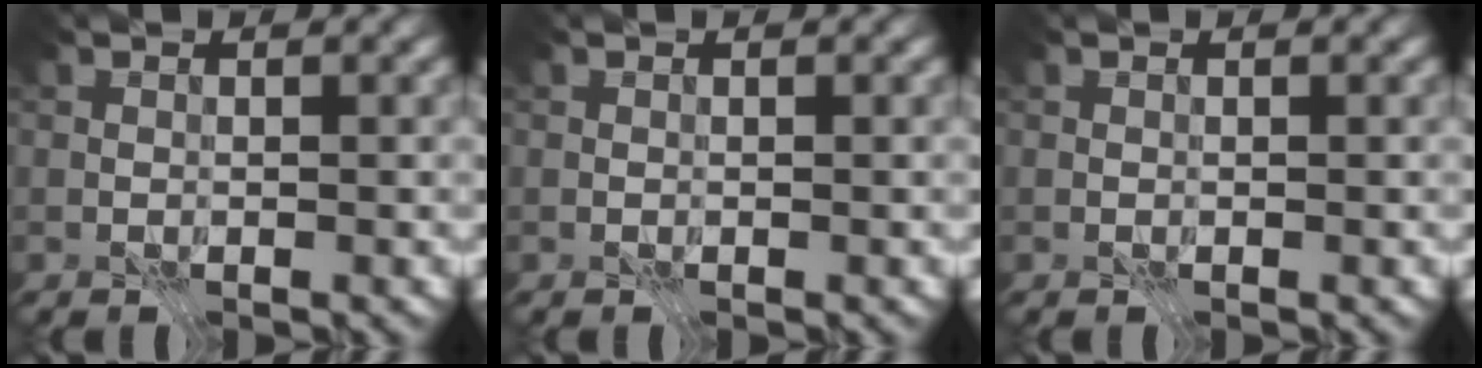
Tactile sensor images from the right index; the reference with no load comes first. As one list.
[{"total": 0.0}, {"total": 0.0}]